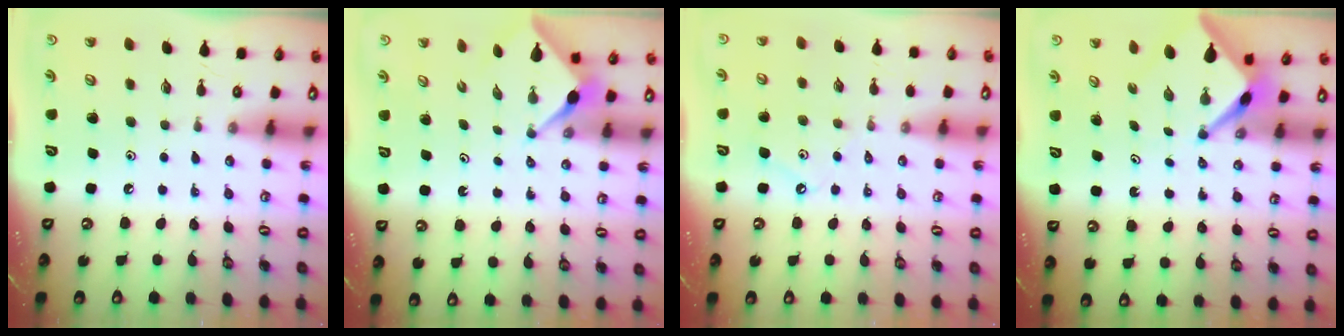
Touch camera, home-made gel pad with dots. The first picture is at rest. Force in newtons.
{"total": 2.3, "press": 2.3, "slide": 0.3}
{"total": 5.6, "press": 5.6, "slide": 0.7}
{"total": 3.8, "press": 3.8, "slide": 0.2}